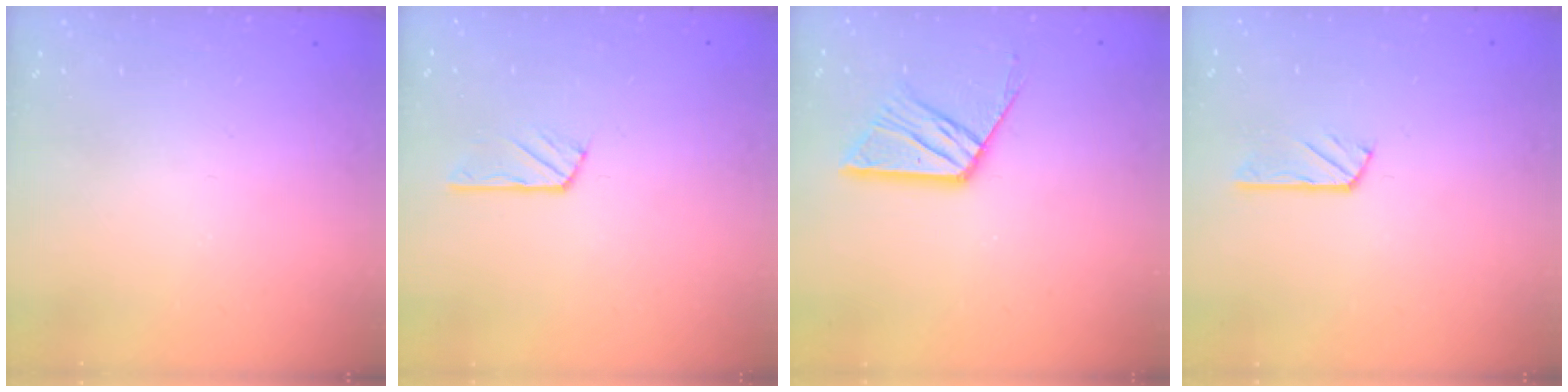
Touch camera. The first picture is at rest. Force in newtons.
{"total": 2.9, "press": 2.8, "slide": 0.4}
{"total": 12.2, "press": 12.2, "slide": 1.0}
{"total": 2.9, "press": 2.9, "slide": 0.1}